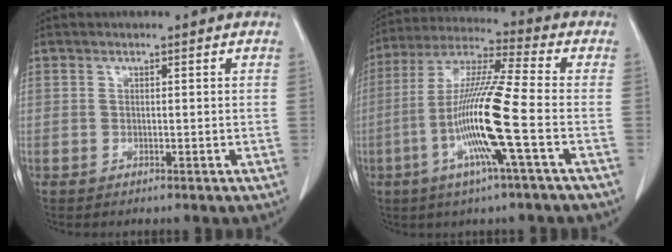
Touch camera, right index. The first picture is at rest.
{"total": 14.3, "force": [-4.0, -0.8, 13.8], "torque": [-0.275, -0.008, -0.086]}